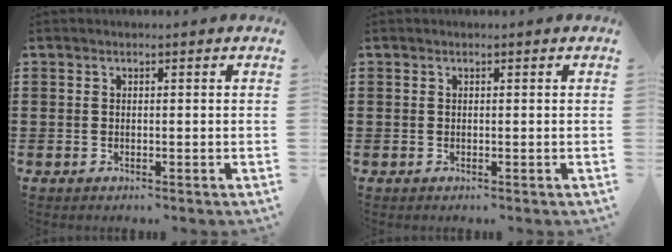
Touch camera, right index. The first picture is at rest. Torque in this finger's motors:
{"motor_torque": [-0.08, 0.09, 0.00, 0.00]}